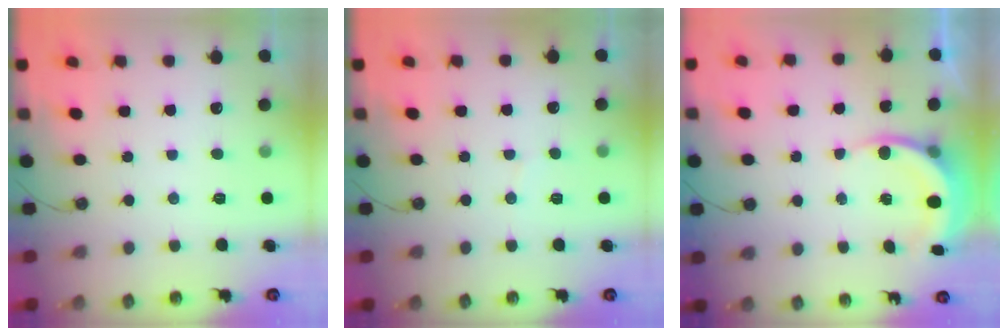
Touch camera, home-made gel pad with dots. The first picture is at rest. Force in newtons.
{"total": 2.8, "press": 2.8, "slide": 0.2}
{"total": 5.7, "press": 5.6, "slide": 0.9}